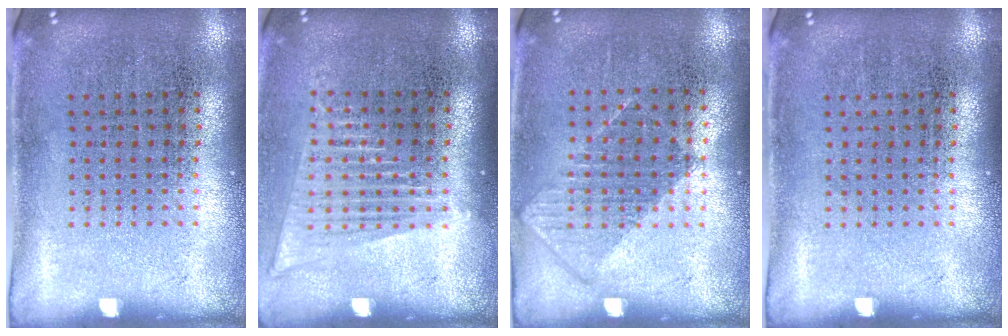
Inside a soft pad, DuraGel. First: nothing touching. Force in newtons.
{"total": 1.5, "press": 1.3, "slide": 0.8}
{"total": 0.8, "press": 0.7, "slide": 0.4}
{"total": 0.0}